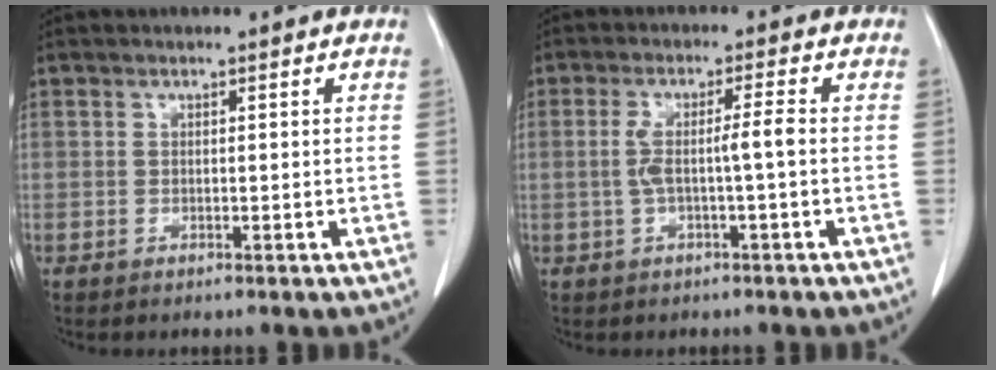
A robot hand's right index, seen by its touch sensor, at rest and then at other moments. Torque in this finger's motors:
{"motor_torque": [0.76, -0.14, 0.38, 0.10]}